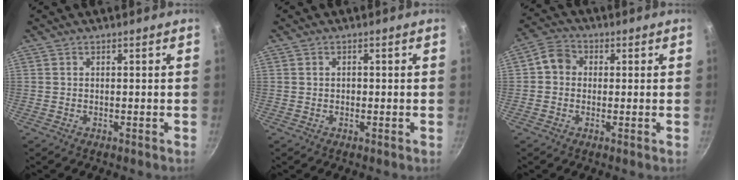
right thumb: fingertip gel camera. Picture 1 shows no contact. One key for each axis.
{"total": 0.9, "fx": 0.1, "fy": 0.8, "fz": 0.4, "tx": -0.004, "ty": 0.004, "tz": 0.001}
{"total": 5.2, "fx": 0.3, "fy": 4.5, "fz": 2.5, "tx": -0.027, "ty": 0.012, "tz": -0.012}